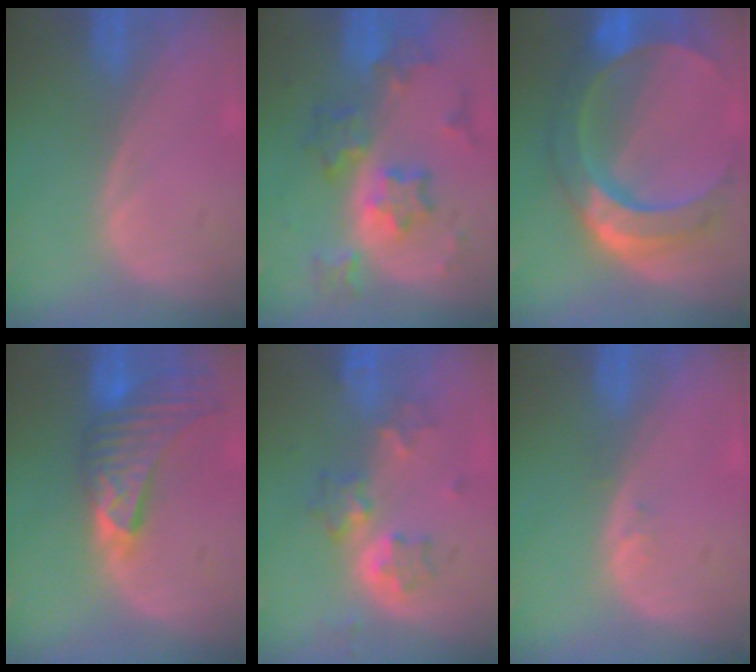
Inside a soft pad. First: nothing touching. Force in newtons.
{"total": 8.0, "press": 8.0, "slide": 0.5}
{"total": 11.1, "press": 11.0, "slide": 1.1}
{"total": 9.0, "press": 8.1, "slide": 3.9}
{"total": 6.1, "press": 5.6, "slide": 2.5}
{"total": 0.8, "press": 0.6, "slide": 0.5}